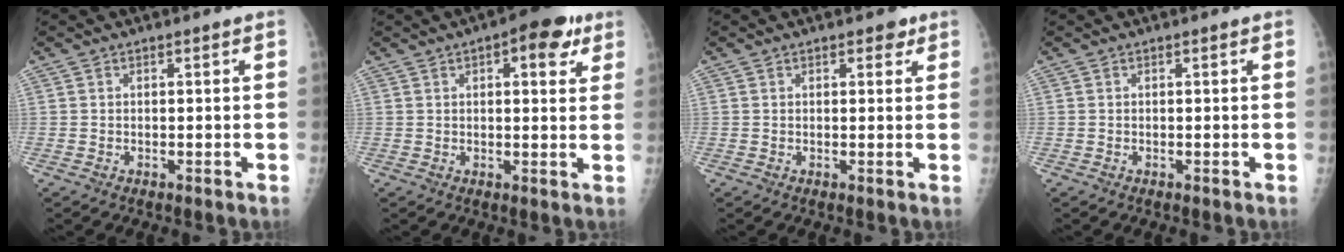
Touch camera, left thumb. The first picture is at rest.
{"total": 8.9, "force": [4.2, 3.6, 6.9], "torque": [-0.065, -0.007, 0.048]}
{"total": 2.3, "force": [1.5, 1.2, 1.3], "torque": [-0.004, -0.005, 0.016]}
{"total": 0.0}